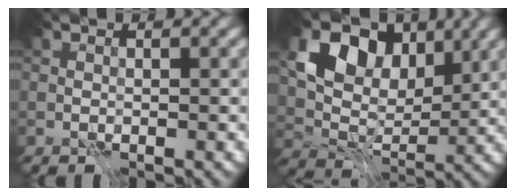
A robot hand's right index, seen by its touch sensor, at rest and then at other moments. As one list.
[{"total": 9.3, "force": [3.8, 6.0, 6.0], "torque": [-0.096, 0.002, 0.055]}]